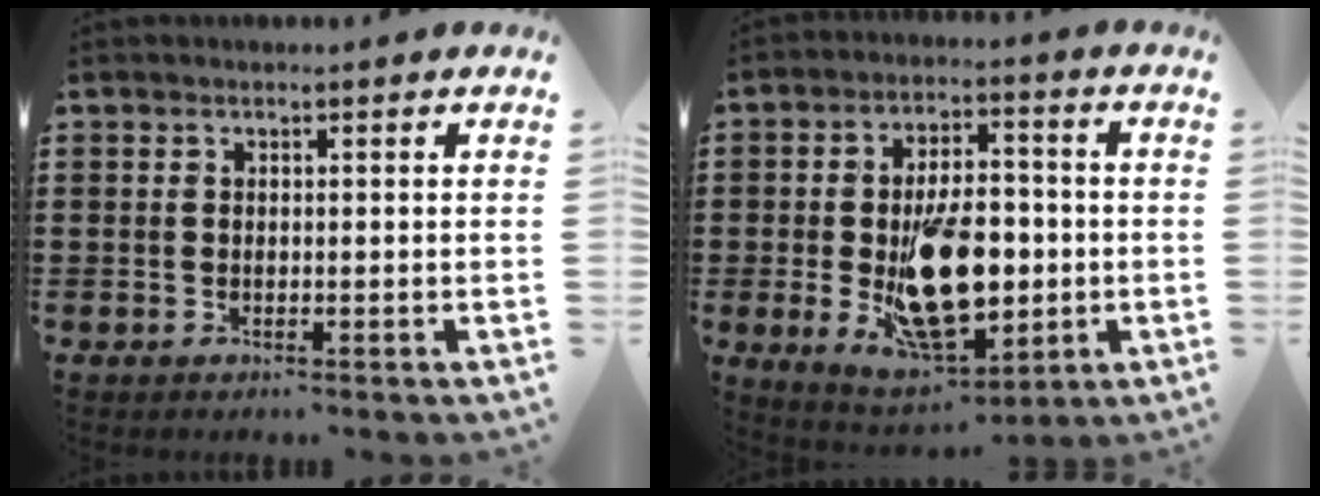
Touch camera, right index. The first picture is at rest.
{"total": 14.5, "force": [-2.3, 7.6, 12.1], "torque": [-0.199, -0.009, -0.033]}